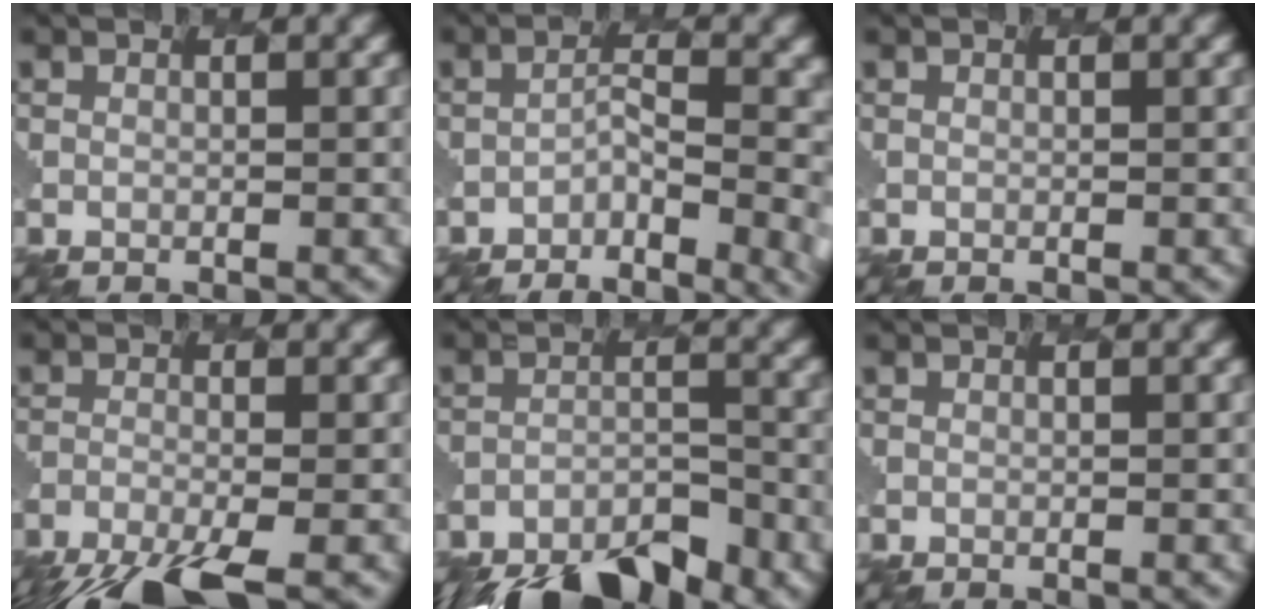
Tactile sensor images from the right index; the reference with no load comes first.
{"total": 4.2, "force": [-2.1, 1.3, 3.4], "torque": [-0.069, -0.007, -0.035]}
{"total": 0.0}
{"total": 8.3, "force": [-7.2, 1.4, 4.0], "torque": [-0.088, -0.041, -0.112]}
{"total": 8.9, "force": [-8.1, 2.4, 2.8], "torque": [-0.055, -0.030, -0.120]}
{"total": 0.0}